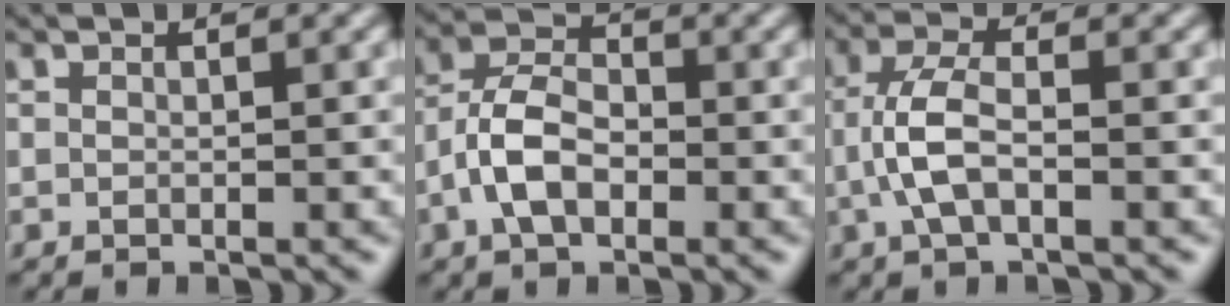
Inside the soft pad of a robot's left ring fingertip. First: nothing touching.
{"total": 4.5, "force": [-1.6, 2.6, 3.3], "torque": [-0.062, 0.010, -0.040]}
{"total": 3.9, "force": [-0.9, 1.7, 3.4], "torque": [-0.075, 0.007, -0.023]}